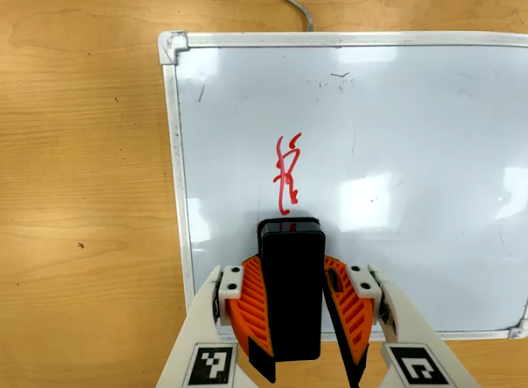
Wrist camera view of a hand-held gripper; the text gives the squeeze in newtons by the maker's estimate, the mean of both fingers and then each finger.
{"total": 9.5, "left": 9.5, "right": 9.5}